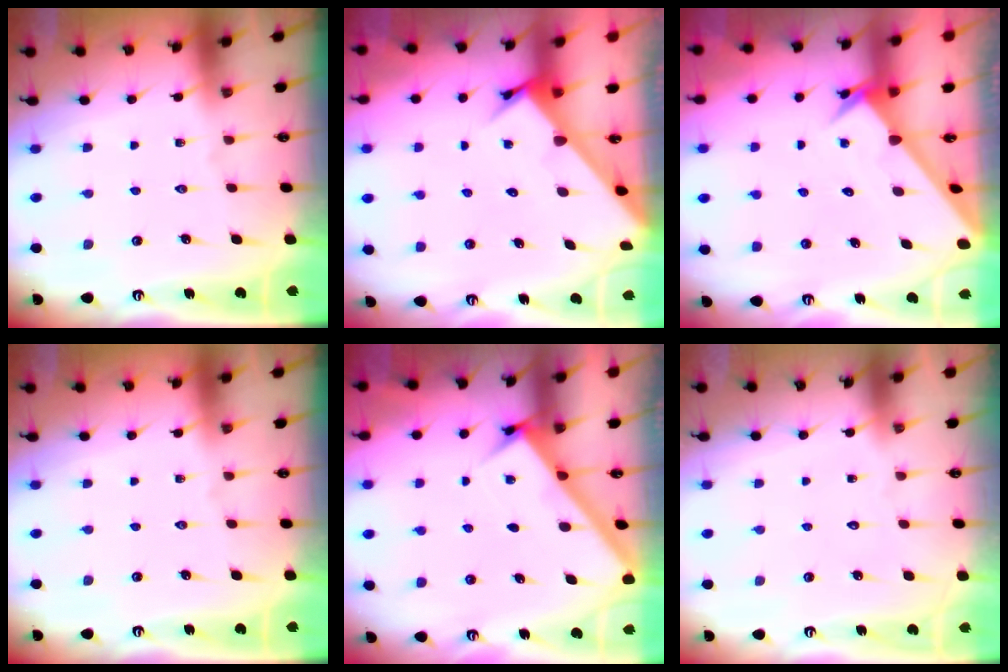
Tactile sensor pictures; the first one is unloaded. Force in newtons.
{"total": 3.4, "press": 3.4, "slide": 0.2}
{"total": 2.9, "press": 2.9, "slide": 0.1}
{"total": 0.0}
{"total": 3.1, "press": 3.1, "slide": 0.1}
{"total": 1.5, "press": 1.5, "slide": 0.1}